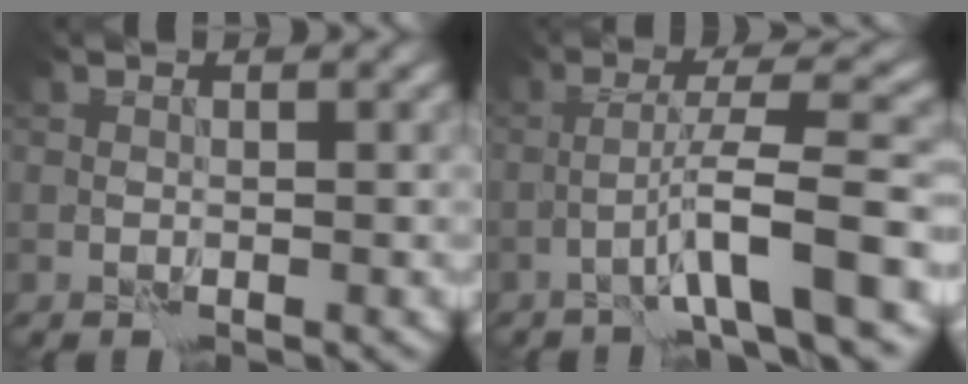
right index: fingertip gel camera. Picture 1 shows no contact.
{"total": 6.2, "force": [-2.4, 0.2, 5.7], "torque": [-0.097, 0.019, -0.042]}